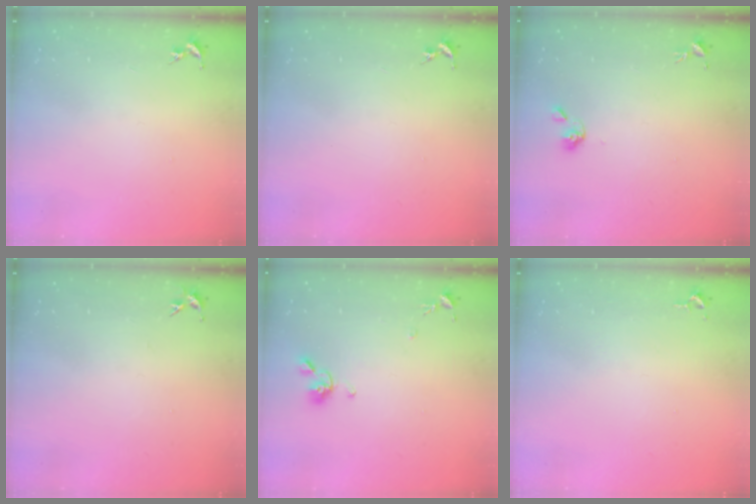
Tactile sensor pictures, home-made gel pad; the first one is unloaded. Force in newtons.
{"total": 0.0}
{"total": 4.8, "press": 4.8, "slide": 0.8}
{"total": 3.6, "press": 3.5, "slide": 0.4}
{"total": 8.6, "press": 8.5, "slide": 1.1}
{"total": 2.6, "press": 2.6, "slide": 0.4}